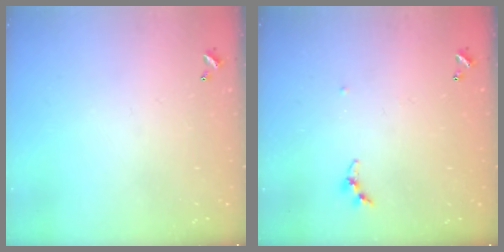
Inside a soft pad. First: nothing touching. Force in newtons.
{"total": 4.0, "press": 3.9, "slide": 0.5}